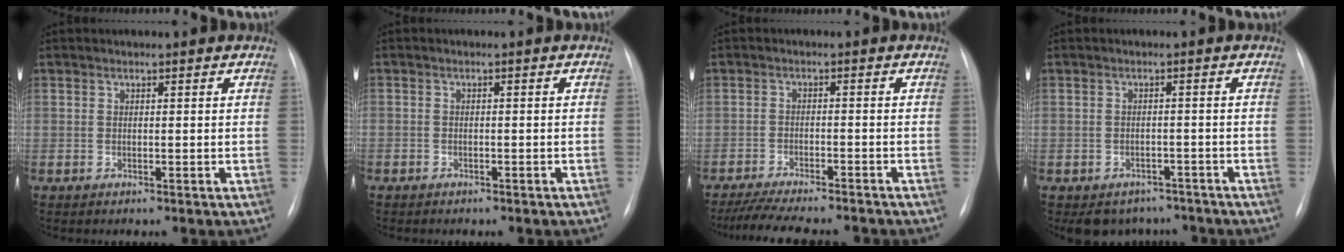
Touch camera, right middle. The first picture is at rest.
{"total": 1.7, "force": [-1.3, 0.9, 0.5], "torque": [-0.009, 0.002, -0.014]}
{"total": 12.9, "force": [-11.5, 2.0, 5.5], "torque": [-0.088, -0.010, -0.163]}
{"total": 6.4, "force": [-5.4, 3.6, 0.5], "torque": [0.009, 0.014, -0.066]}